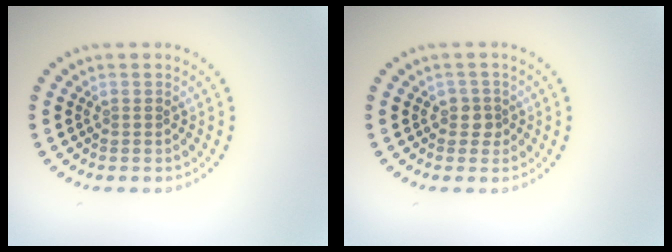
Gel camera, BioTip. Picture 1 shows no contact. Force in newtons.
{"total": 1.5, "press": 1.2, "slide": 0.9}